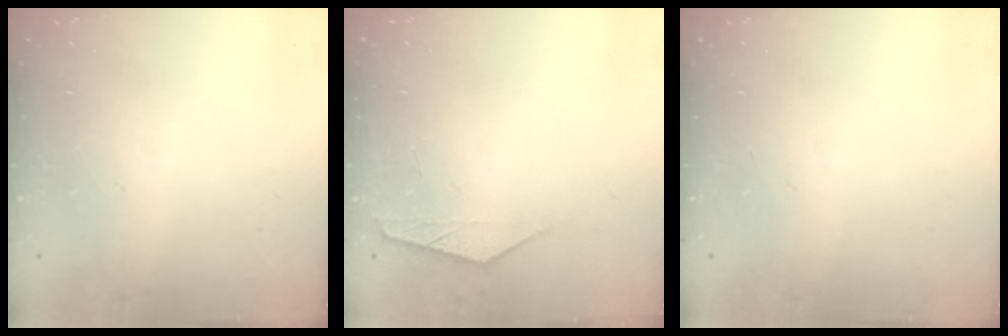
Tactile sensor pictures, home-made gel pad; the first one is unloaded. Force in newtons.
{"total": 1.5, "press": 1.5, "slide": 0.3}
{"total": 0.0}